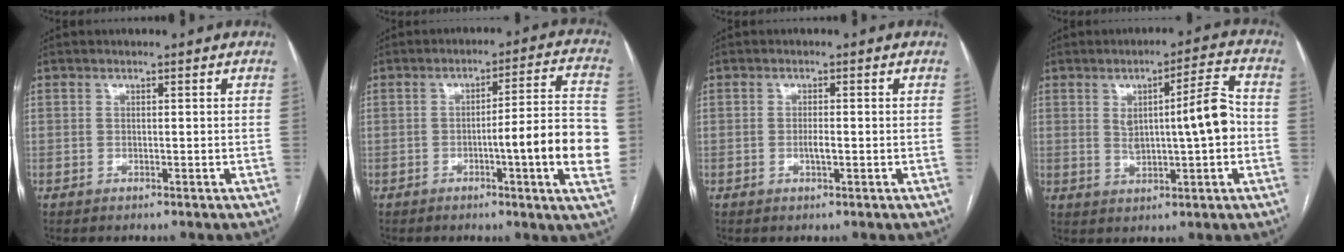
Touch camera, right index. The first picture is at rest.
{"total": 13.1, "force": [-2.8, 0.0, 12.8], "torque": [-0.164, 0.003, -0.041]}
{"total": 1.5, "force": [-0.3, 0.2, 1.4], "torque": [-0.028, -0.001, -0.005]}
{"total": 8.4, "force": [0.3, 1.3, 8.3], "torque": [-0.127, 0.019, 0.011]}